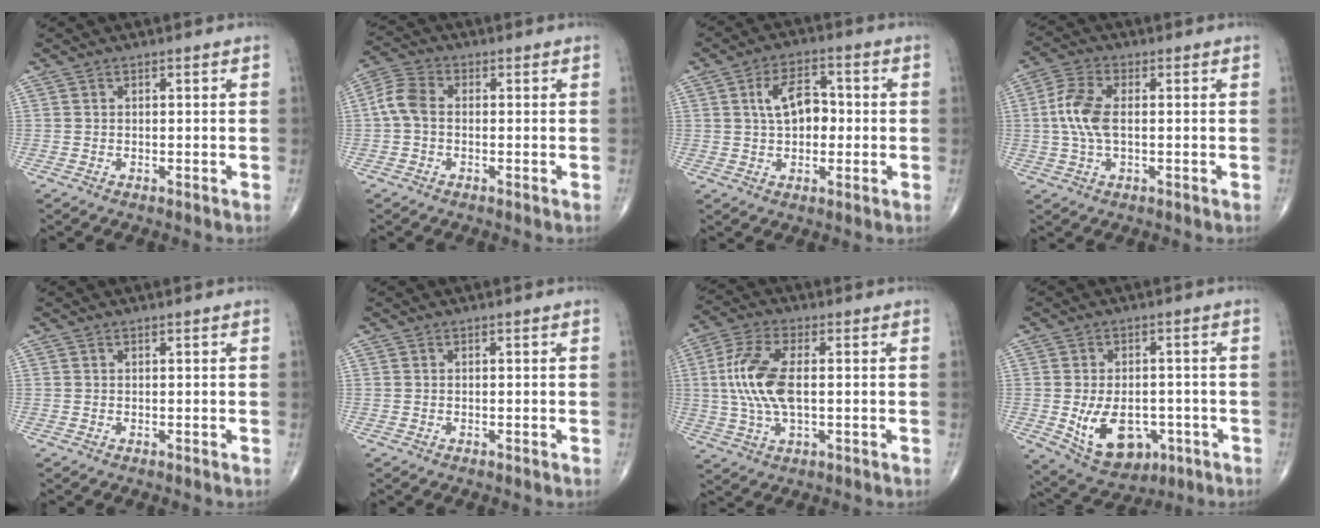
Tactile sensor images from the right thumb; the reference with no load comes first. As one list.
[{"total": 5.3, "force": [-0.3, 3.5, 3.9], "torque": [-0.081, 0.014, -0.017]}, {"total": 8.4, "force": [0.8, 5.1, 6.6], "torque": [-0.092, 0.016, 0.008]}, {"total": 7.7, "force": [0.2, 3.9, 6.7], "torque": [-0.155, 0.014, 0.002]}, {"total": 0.0}, {"total": 0.0}, {"total": 11.7, "force": [0.6, 5.2, 10.4], "torque": [-0.231, 0.007, 0.011]}, {"total": 12.0, "force": [-3.2, 7.8, 8.5], "torque": [-0.115, 0.006, -0.030]}]